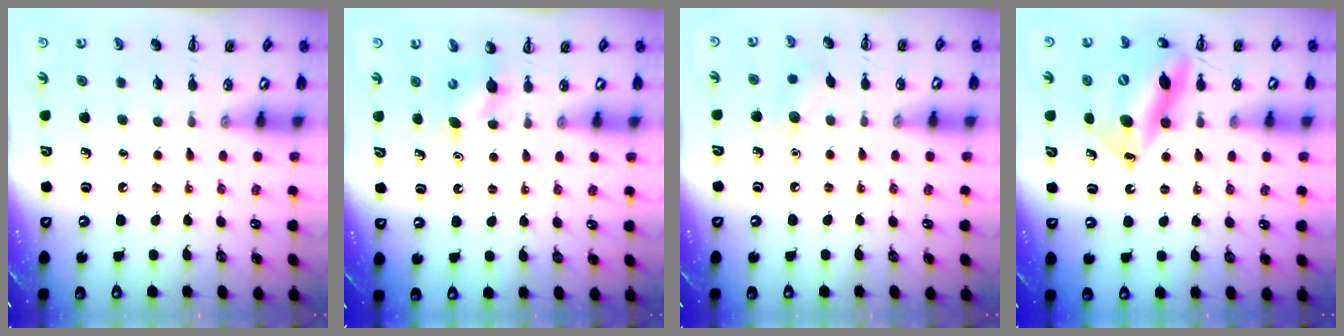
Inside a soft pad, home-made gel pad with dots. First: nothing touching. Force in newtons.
{"total": 4.5, "press": 4.4, "slide": 1.3}
{"total": 6.9, "press": 6.7, "slide": 1.8}
{"total": 15.7, "press": 15.0, "slide": 4.5}